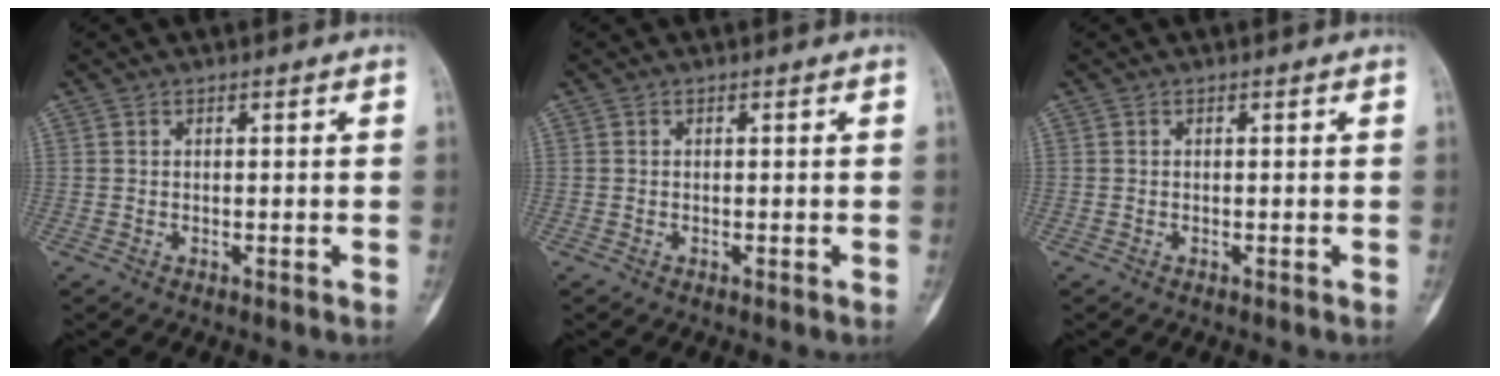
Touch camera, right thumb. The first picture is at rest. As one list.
[{"total": 0.0}, {"total": 0.0}]